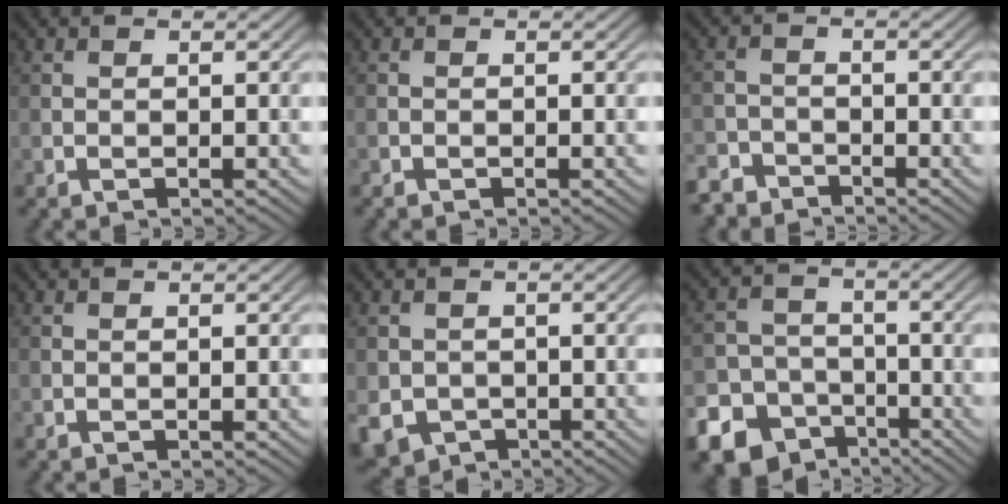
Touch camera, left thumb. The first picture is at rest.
{"total": 0.5, "force": [-0.5, 0.2, 0.0], "torque": [0.002, -0.003, -0.009]}
{"total": 3.5, "force": [-3.1, 1.5, 0.6], "torque": [-0.007, -0.002, -0.069]}
{"total": 0.0}
{"total": 4.6, "force": [-1.7, 3.9, 1.7], "torque": [-0.046, -0.020, -0.031]}
{"total": 13.4, "force": [-8.4, 9.9, 3.3], "torque": [-0.092, -0.059, -0.146]}